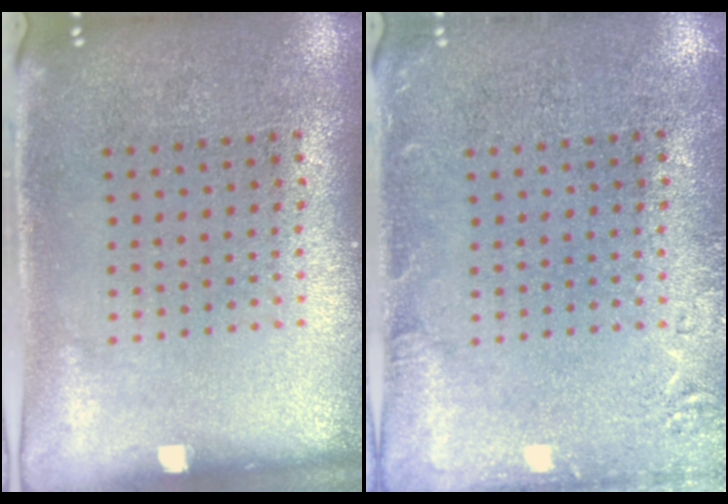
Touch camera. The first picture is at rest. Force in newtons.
{"total": 1.9, "press": 1.8, "slide": 0.3}